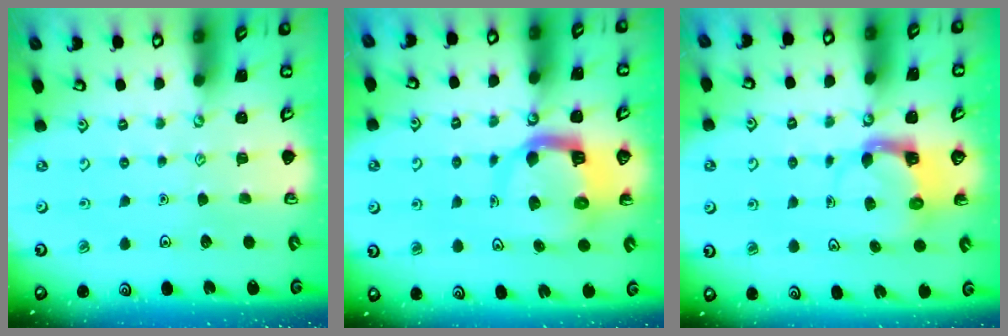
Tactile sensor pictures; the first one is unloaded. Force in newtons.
{"total": 8.4, "press": 8.3, "slide": 1.2}
{"total": 3.7, "press": 3.7, "slide": 0.4}